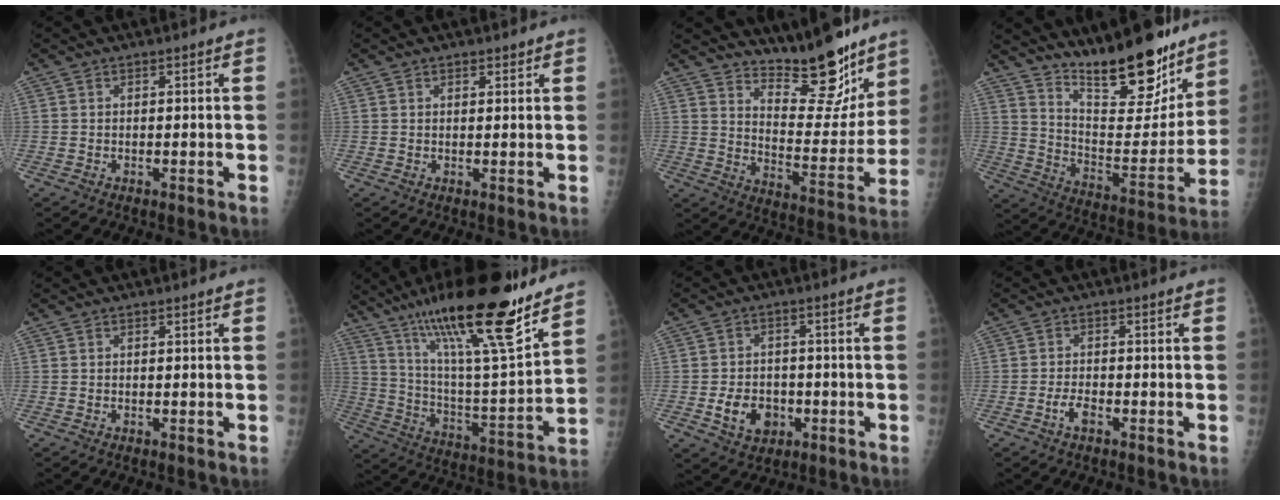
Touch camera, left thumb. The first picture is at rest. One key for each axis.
{"total": 1.4, "fx": 1.0, "fy": 0.8, "fz": 0.6, "tx": -0.001, "ty": -0.005, "tz": 0.012}
{"total": 16.9, "fx": 13.6, "fy": 5.4, "fz": 8.4, "tx": -0.067, "ty": -0.112, "tz": 0.210}
{"total": 22.0, "fx": 16.6, "fy": 6.8, "fz": 12.6, "tx": -0.146, "ty": -0.112, "tz": 0.269}
{"total": 0.0}
{"total": 25.5, "fx": 17.7, "fy": 4.4, "fz": 17.8, "tx": -0.281, "ty": -0.073, "tz": 0.303}
{"total": 7.4, "fx": -2.2, "fy": 5.8, "fz": 4.1, "tx": -0.047, "ty": 0.010, "tz": -0.030}
{"total": 2.6, "fx": -1.5, "fy": 1.1, "fz": 1.8, "tx": -0.038, "ty": 0.012, "tz": -0.028}